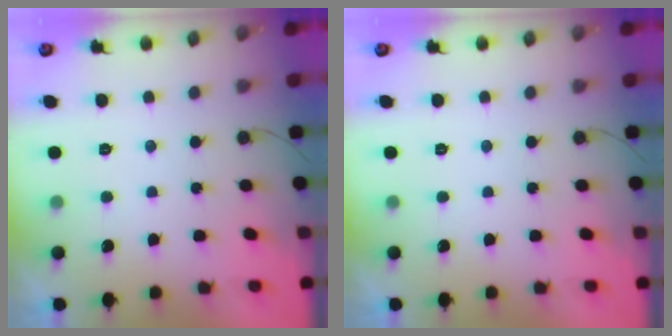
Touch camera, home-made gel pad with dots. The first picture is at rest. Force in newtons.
{"total": 0.0}